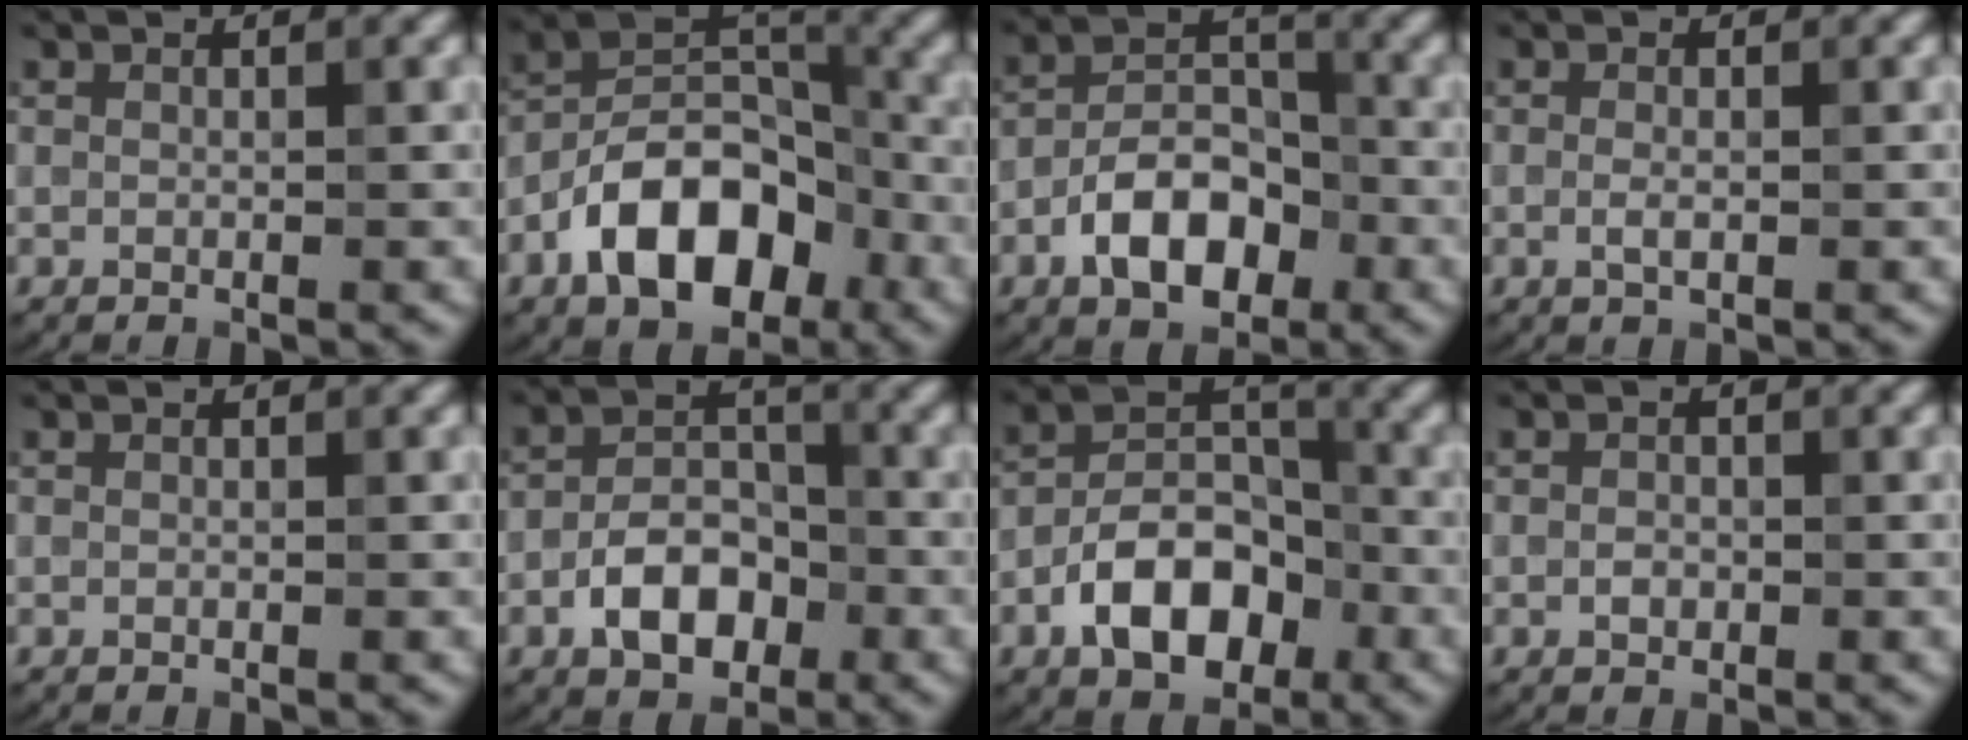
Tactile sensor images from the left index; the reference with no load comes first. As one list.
[{"total": 9.9, "force": [-4.8, 5.7, 6.5], "torque": [-0.103, 0.011, -0.091]}, {"total": 6.4, "force": [-2.9, 3.7, 4.4], "torque": [-0.066, 0.007, -0.057]}, {"total": 1.1, "force": [-0.2, 0.4, 1.1], "torque": [-0.022, -0.004, -0.005]}, {"total": 0.0}, {"total": 5.2, "force": [-2.3, 3.1, 3.5], "torque": [-0.053, 0.007, -0.045]}, {"total": 7.2, "force": [-3.2, 4.3, 4.8], "torque": [-0.071, 0.003, -0.063]}, {"total": 0.9, "force": [-0.2, 0.7, 0.6], "torque": [-0.009, -0.001, -0.007]}]